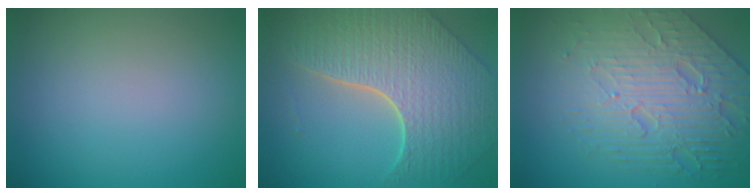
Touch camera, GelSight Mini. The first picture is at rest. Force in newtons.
{"total": 8.3, "press": 5.9, "slide": 5.7}
{"total": 7.6, "press": 5.6, "slide": 5.2}